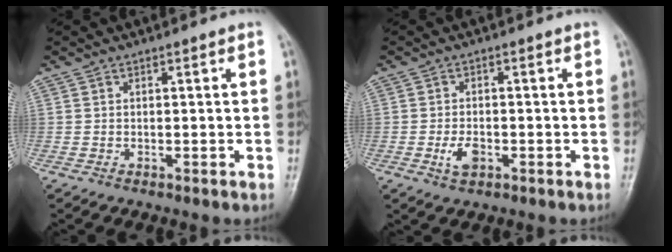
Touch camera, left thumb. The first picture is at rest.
{"total": 3.5, "force": [-1.2, 2.1, 2.5], "torque": [-0.045, 0.002, -0.021]}